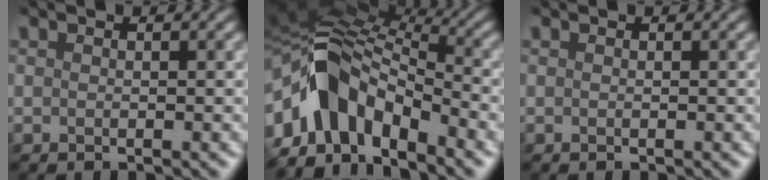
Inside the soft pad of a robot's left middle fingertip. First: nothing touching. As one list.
[{"total": 9.6, "force": [-4.1, 5.9, 6.3], "torque": [-0.118, 0.011, -0.082]}, {"total": 0.0}]